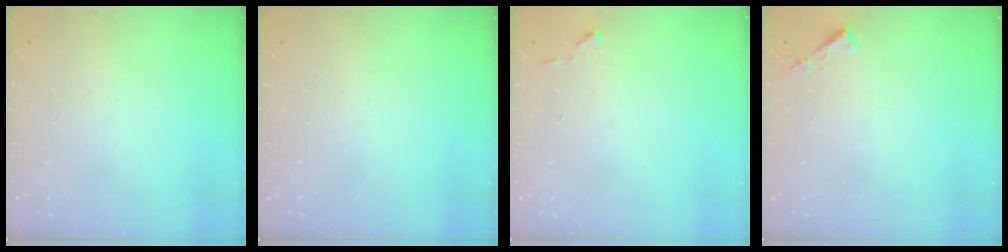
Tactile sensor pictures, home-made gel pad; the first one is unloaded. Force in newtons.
{"total": 0.0}
{"total": 3.9, "press": 3.9, "slide": 0.5}
{"total": 3.6, "press": 3.6, "slide": 0.3}